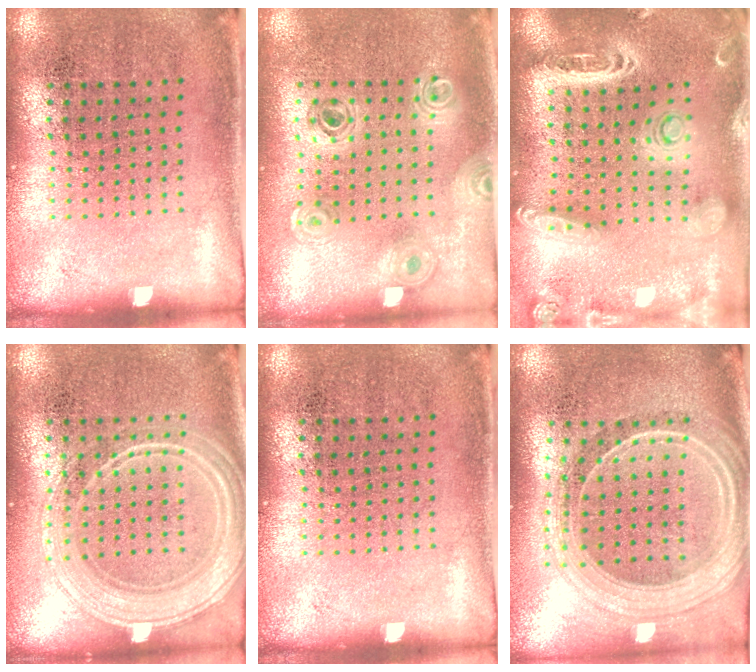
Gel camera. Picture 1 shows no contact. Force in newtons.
{"total": 0.8, "press": 0.8, "slide": 0.0}
{"total": 2.8, "press": 2.5, "slide": 1.4}
{"total": 3.6, "press": 3.5, "slide": 0.6}
{"total": 0.0}
{"total": 2.3, "press": 2.0, "slide": 1.1}